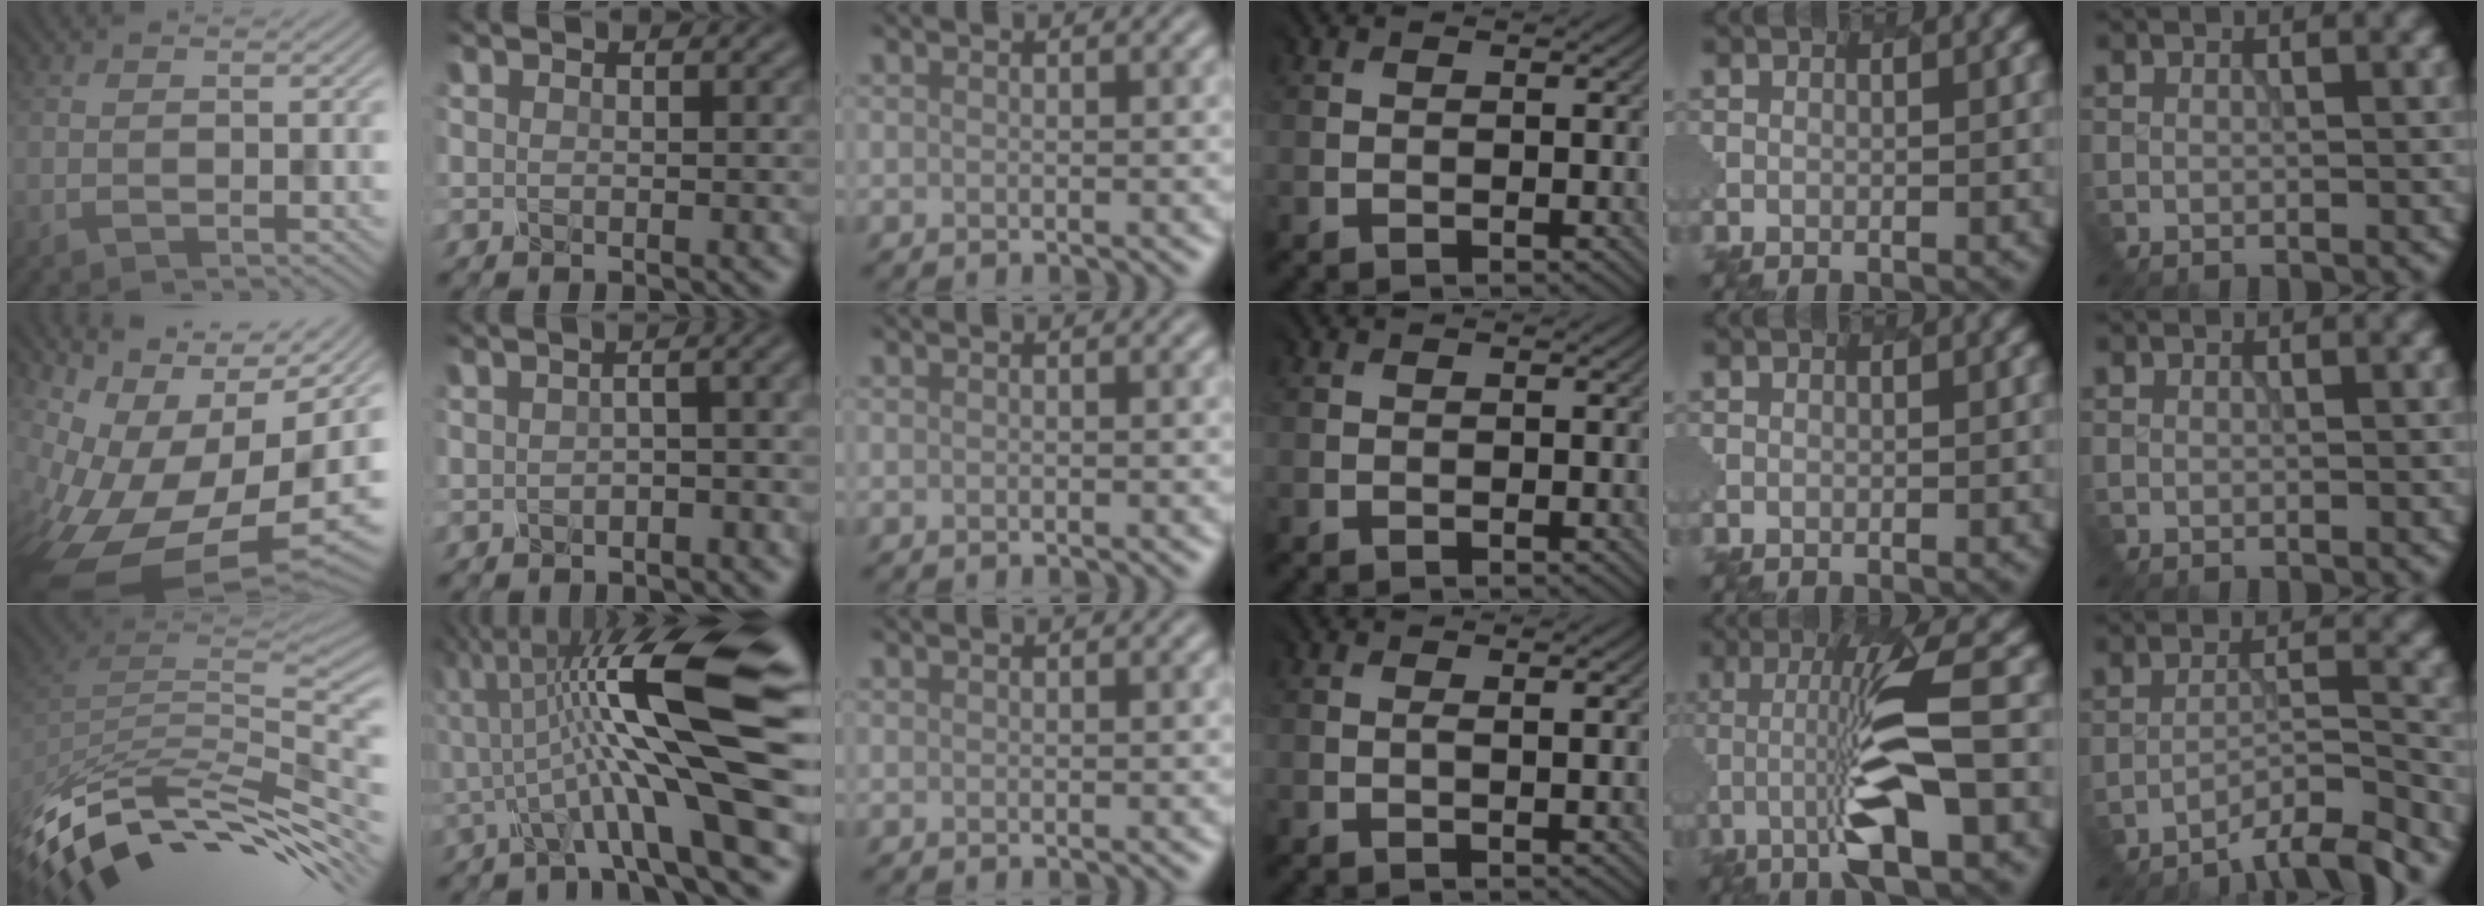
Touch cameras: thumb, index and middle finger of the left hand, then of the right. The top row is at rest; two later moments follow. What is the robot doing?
{"motion": "disassemble", "object": "hinged tin"}